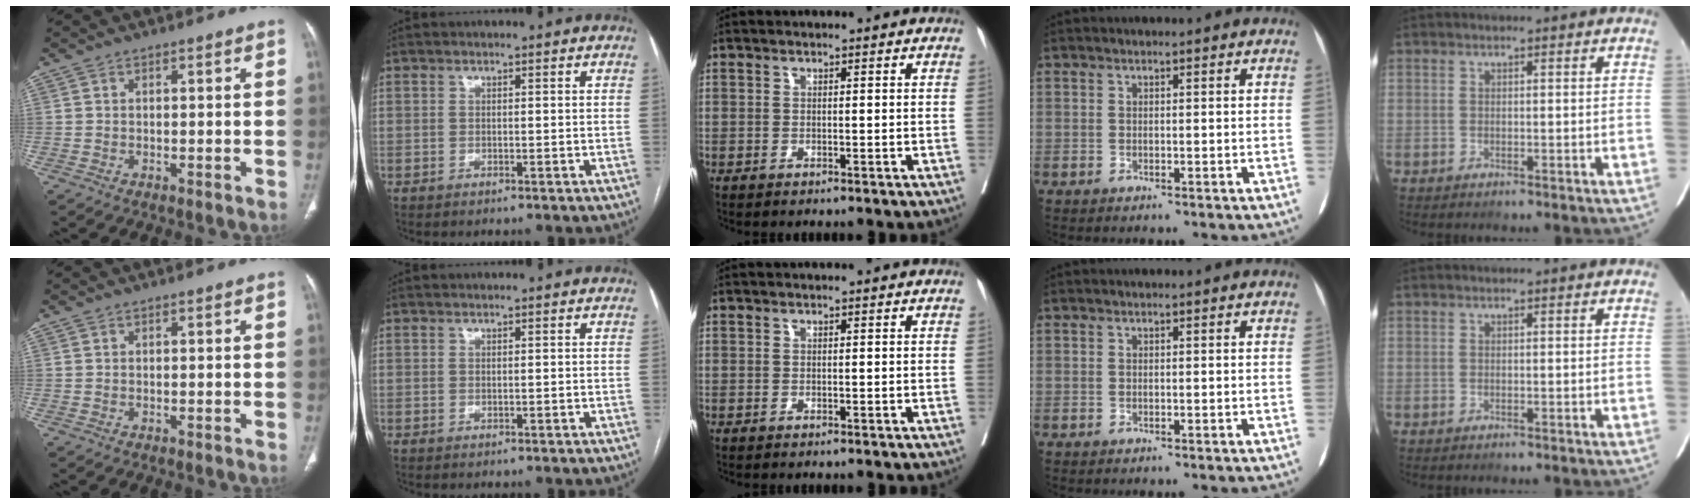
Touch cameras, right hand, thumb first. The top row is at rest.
{}